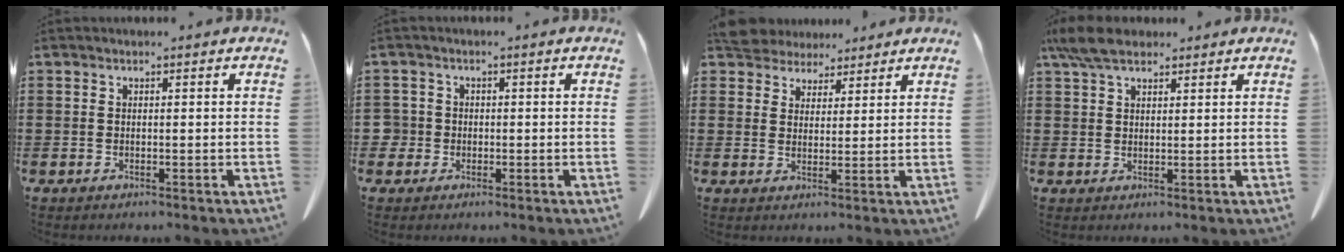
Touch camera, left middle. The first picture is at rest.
{"total": 2.0, "force": [-0.3, 1.9, 0.4], "torque": [-0.024, 0.001, -0.012]}
{"total": 5.2, "force": [4.8, 1.9, 0.5], "torque": [-0.031, -0.008, 0.091]}
{"total": 5.6, "force": [4.3, 2.3, 2.8], "torque": [-0.067, 0.003, 0.081]}